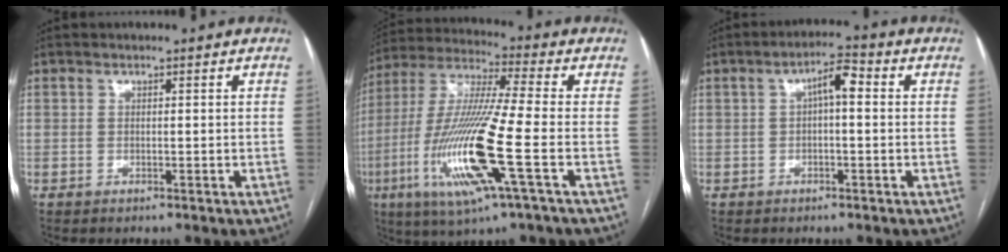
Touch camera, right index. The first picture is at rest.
{"total": 18.0, "force": [-5.4, 0.4, 17.1], "torque": [-0.364, -0.018, -0.105]}
{"total": 4.5, "force": [0.6, 1.3, 4.2], "torque": [-0.071, 0.022, 0.008]}